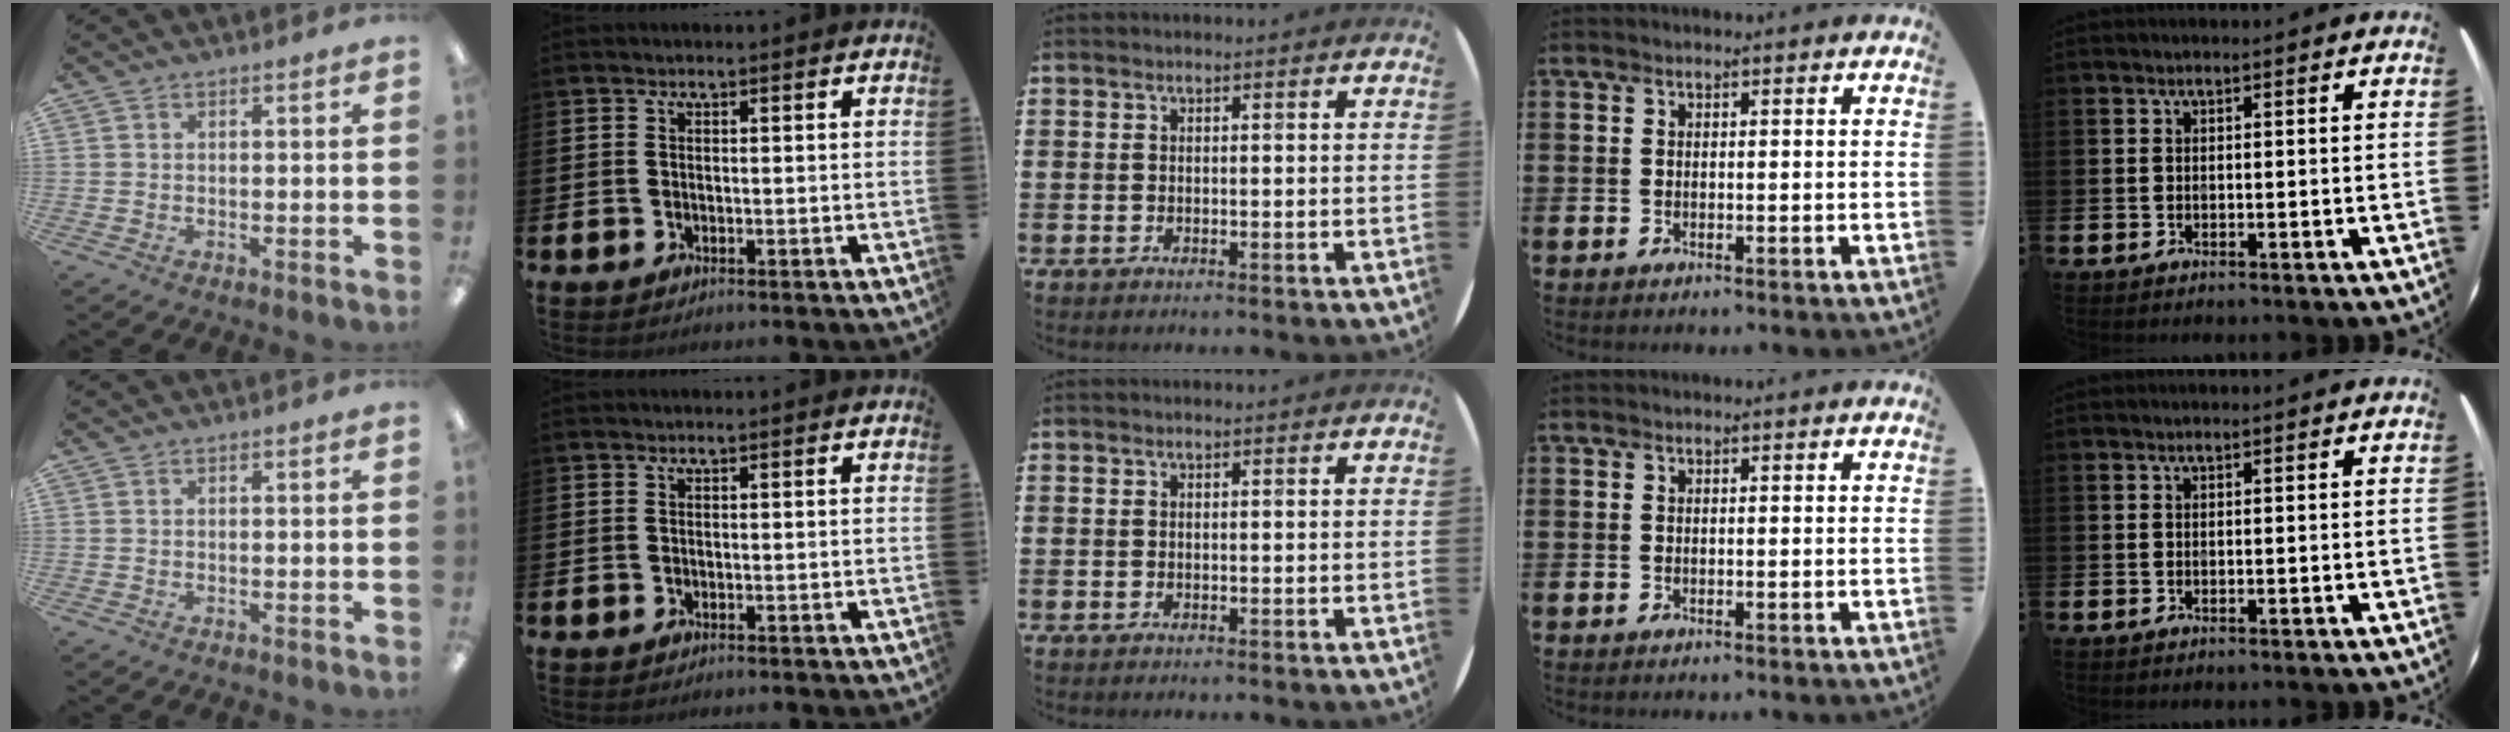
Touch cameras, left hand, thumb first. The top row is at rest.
{}